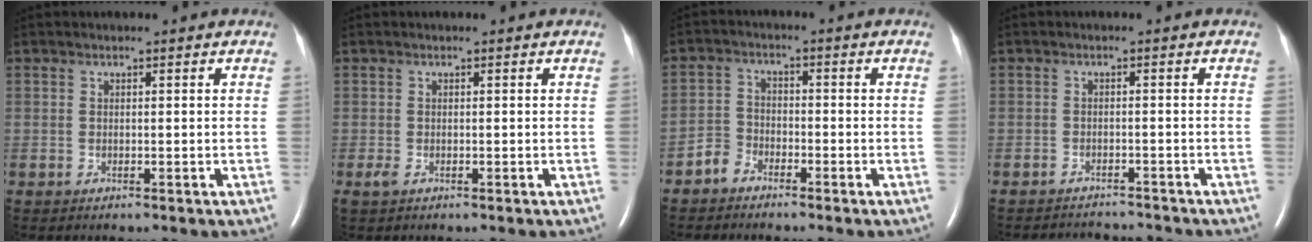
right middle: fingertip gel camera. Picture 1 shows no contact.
{"total": 1.0, "force": [-0.5, 0.5, 0.7], "torque": [-0.022, -0.003, -0.006]}
{"total": 3.1, "force": [-2.4, 1.8, 0.5], "torque": [-0.013, 0.006, -0.051]}
{"total": 5.7, "force": [-5.6, 0.6, 0.1], "torque": [-0.004, 0.000, -0.077]}